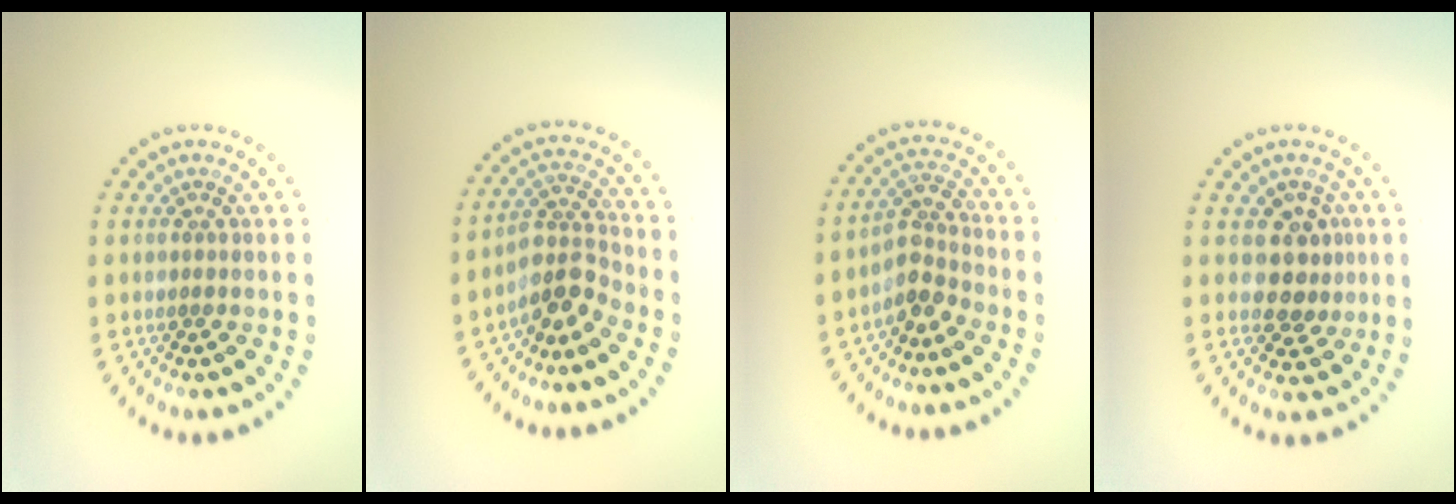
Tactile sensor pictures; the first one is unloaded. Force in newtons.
{"total": 3.1, "press": 2.2, "slide": 2.1}
{"total": 2.7, "press": 2.0, "slide": 1.8}
{"total": 2.9, "press": 2.6, "slide": 1.3}